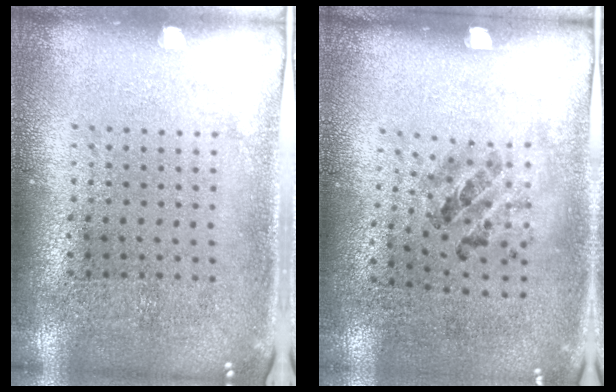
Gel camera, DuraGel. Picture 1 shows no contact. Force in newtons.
{"total": 1.2, "press": 0.7, "slide": 1.0}